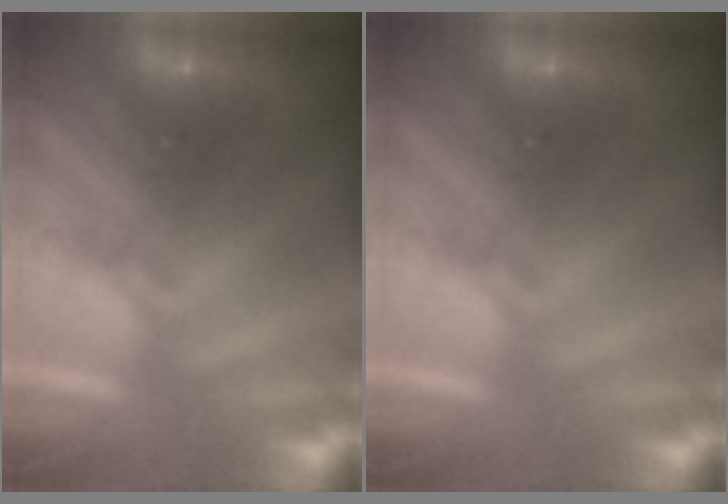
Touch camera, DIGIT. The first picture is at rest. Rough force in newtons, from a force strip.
{"total": 0.0}